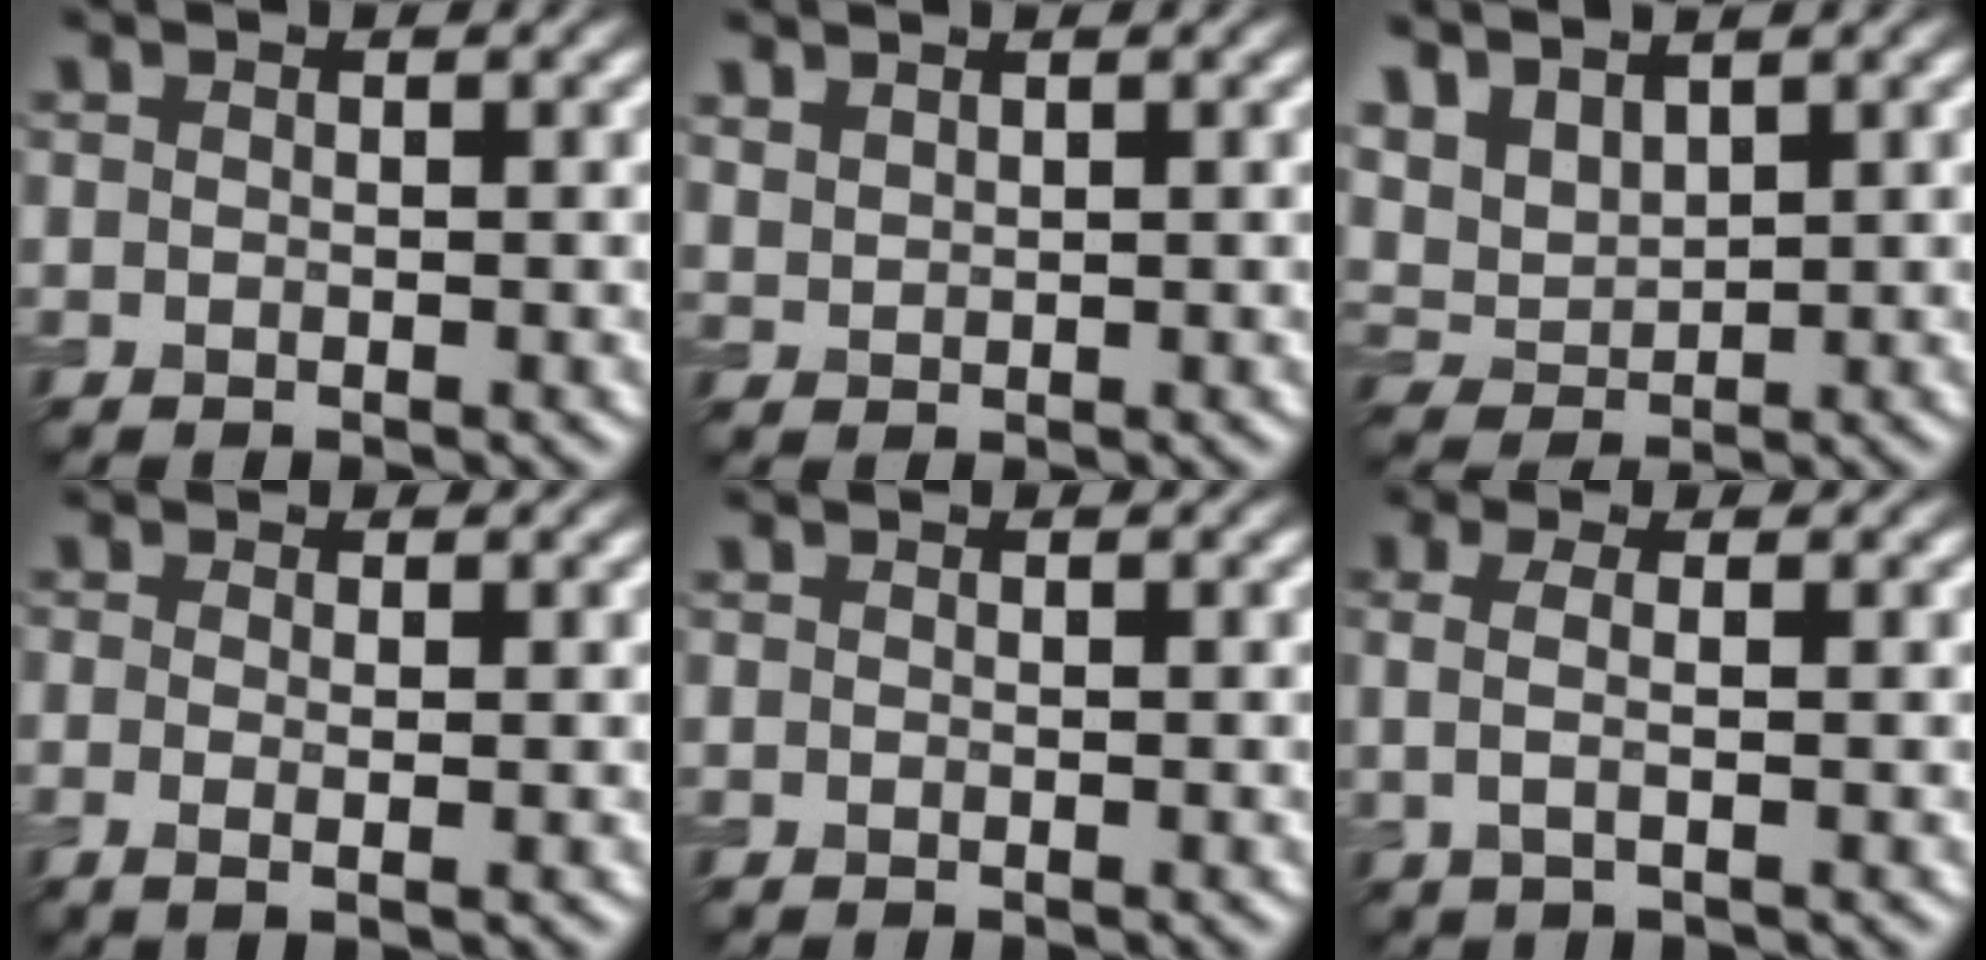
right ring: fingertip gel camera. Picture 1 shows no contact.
{"total": 1.4, "force": [1.3, 0.5, 0.4], "torque": [-0.012, 0.003, 0.033]}
{"total": 4.3, "force": [3.3, 1.8, 2.0], "torque": [-0.054, 0.007, 0.060]}
{"total": 1.4, "force": [-0.2, 0.3, 1.4], "torque": [-0.029, -0.006, -0.005]}
{"total": 0.0}
{"total": 2.3, "force": [0.2, 0.7, 2.1], "torque": [-0.044, 0.003, 0.002]}